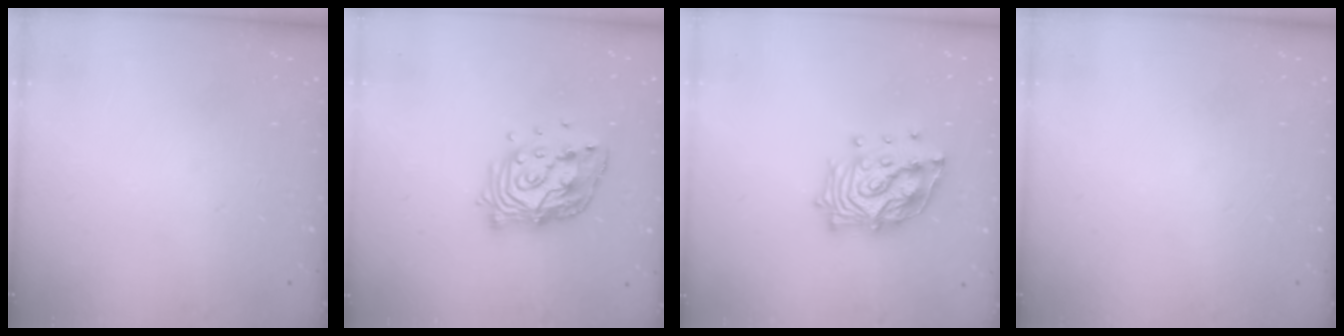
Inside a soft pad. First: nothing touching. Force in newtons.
{"total": 14.4, "press": 14.3, "slide": 1.0}
{"total": 14.1, "press": 14.0, "slide": 1.4}
{"total": 0.0}